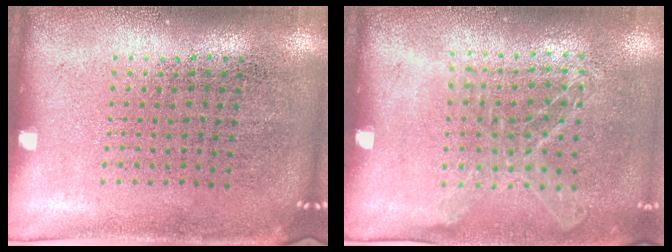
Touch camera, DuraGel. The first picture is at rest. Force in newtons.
{"total": 1.1, "press": 1.1, "slide": 0.3}